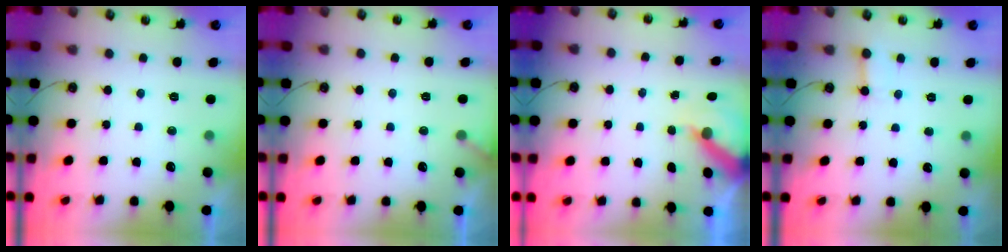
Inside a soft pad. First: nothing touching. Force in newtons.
{"total": 2.9, "press": 2.9, "slide": 0.2}
{"total": 5.4, "press": 5.4, "slide": 0.6}
{"total": 2.9, "press": 2.9, "slide": 0.3}